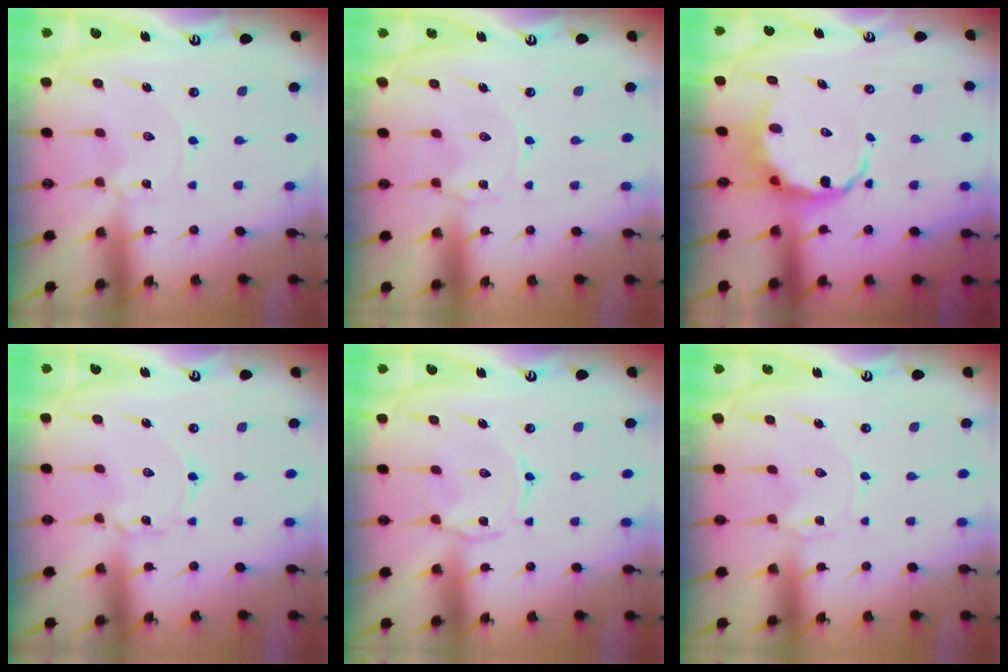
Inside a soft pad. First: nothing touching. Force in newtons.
{"total": 0.0}
{"total": 6.5, "press": 6.2, "slide": 2.1}
{"total": 2.2, "press": 2.2, "slide": 0.2}
{"total": 1.7, "press": 1.7, "slide": 0.4}
{"total": 0.0}